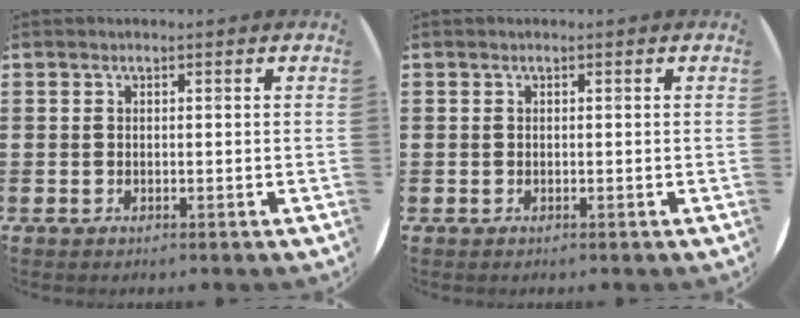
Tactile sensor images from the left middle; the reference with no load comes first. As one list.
[{"total": 0.0}]